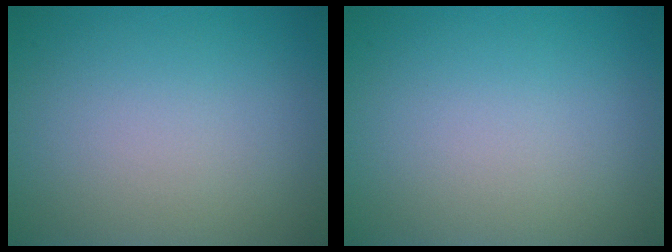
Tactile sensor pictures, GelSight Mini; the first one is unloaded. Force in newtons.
{"total": 0.0}